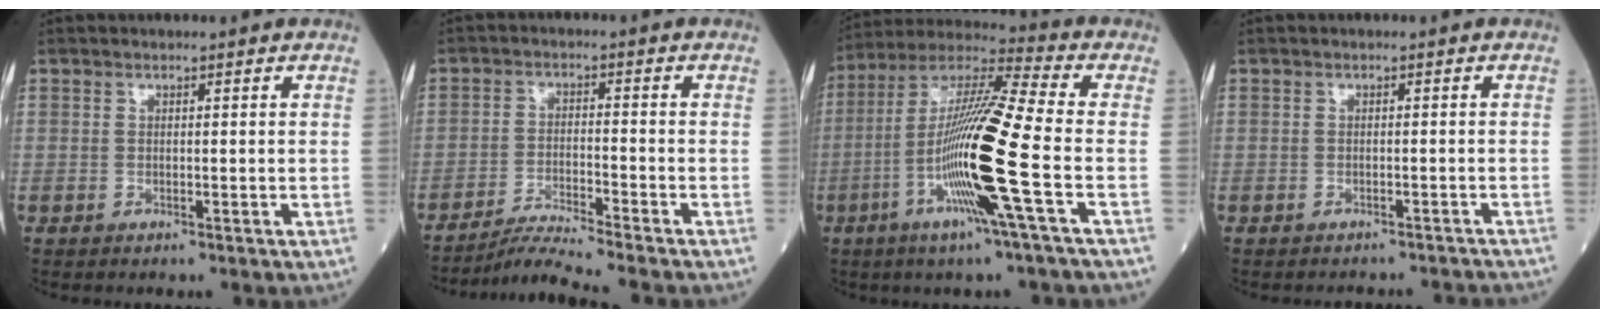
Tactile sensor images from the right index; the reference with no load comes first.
{"total": 6.8, "force": [-6.3, -1.8, 2.1], "torque": [-0.036, -0.022, -0.108]}
{"total": 17.3, "force": [-4.8, -1.0, 16.6], "torque": [-0.323, -0.012, -0.105]}
{"total": 7.0, "force": [-6.9, 0.9, 1.3], "torque": [-0.006, -0.002, -0.072]}